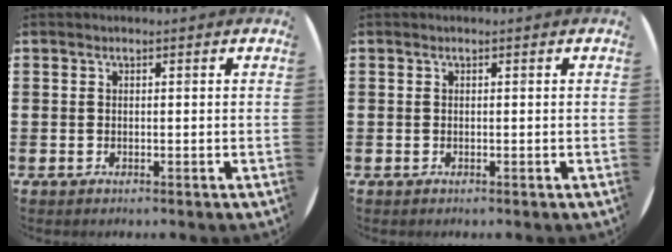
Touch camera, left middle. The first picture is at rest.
{"total": 0.0}